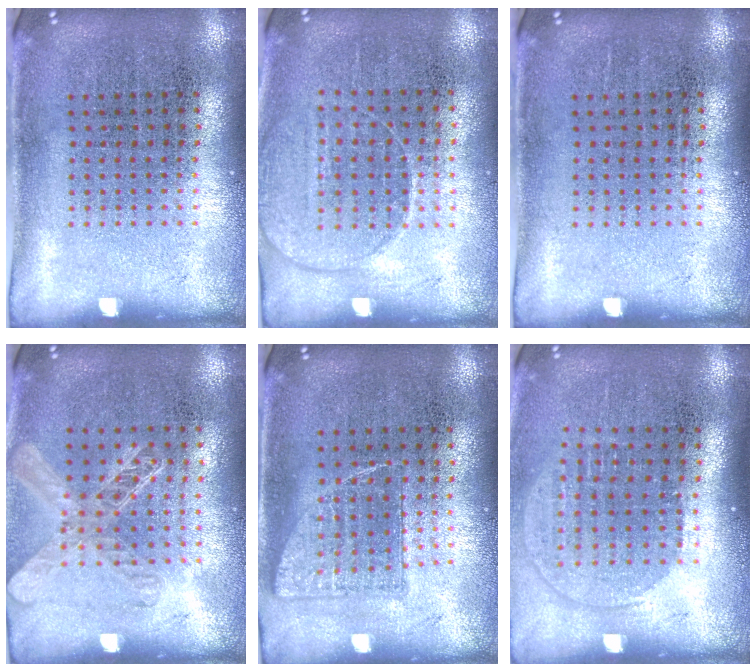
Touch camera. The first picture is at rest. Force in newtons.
{"total": 1.4, "press": 1.3, "slide": 0.6}
{"total": 0.0}
{"total": 1.3, "press": 1.2, "slide": 0.5}
{"total": 0.8, "press": 0.8, "slide": 0.1}
{"total": 1.4, "press": 1.1, "slide": 0.7}